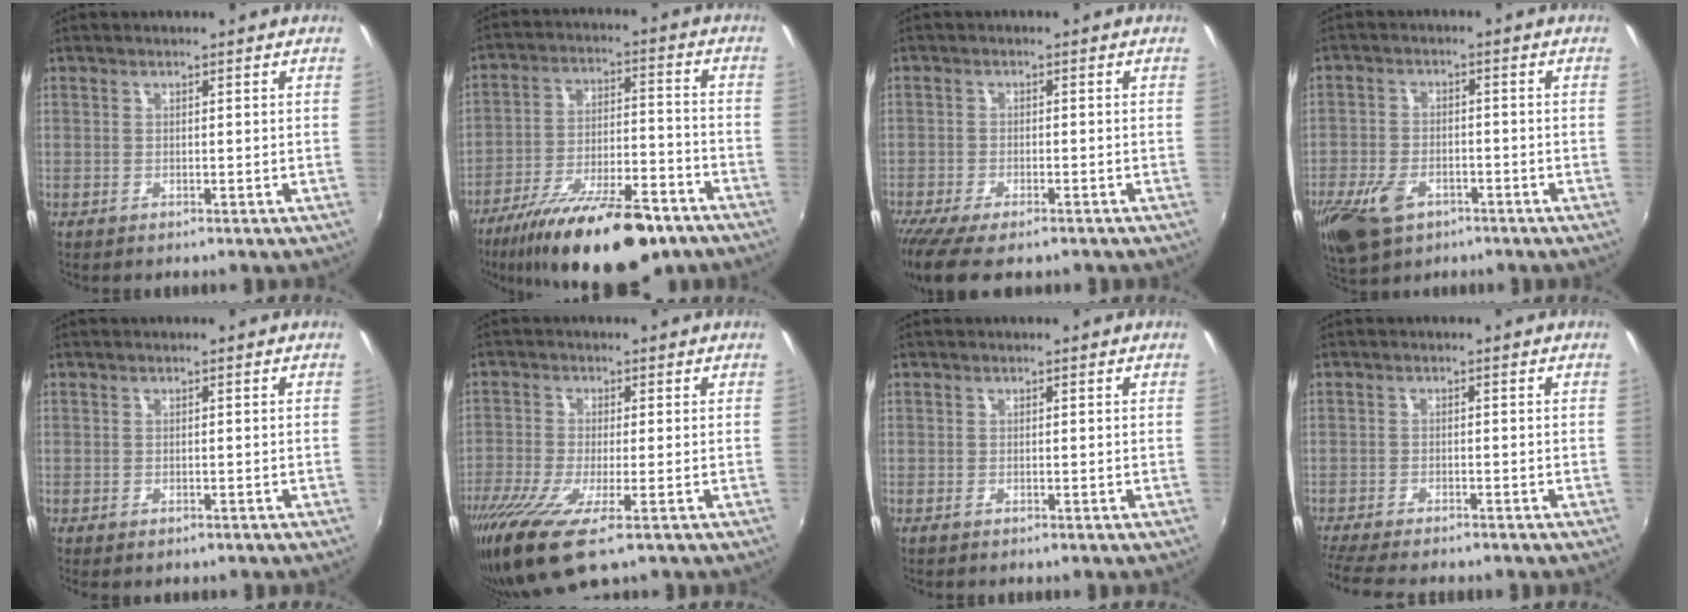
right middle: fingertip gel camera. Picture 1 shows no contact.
{"total": 22.4, "force": [-16.2, 6.9, 13.8], "torque": [-0.244, -0.035, -0.246]}
{"total": 9.7, "force": [-7.4, 2.9, 5.7], "torque": [-0.138, -0.047, -0.128]}
{"total": 10.9, "force": [-5.9, 6.6, 6.4], "torque": [-0.158, -0.018, -0.102]}
{"total": 1.1, "force": [-0.8, 0.6, 0.5], "torque": [-0.011, -0.007, -0.013]}
{"total": 10.7, "force": [-6.5, 2.1, 8.2], "torque": [-0.186, -0.049, -0.123]}
{"total": 0.0}
{"total": 8.6, "force": [-7.5, 1.5, 3.9], "torque": [-0.101, -0.033, -0.128]}